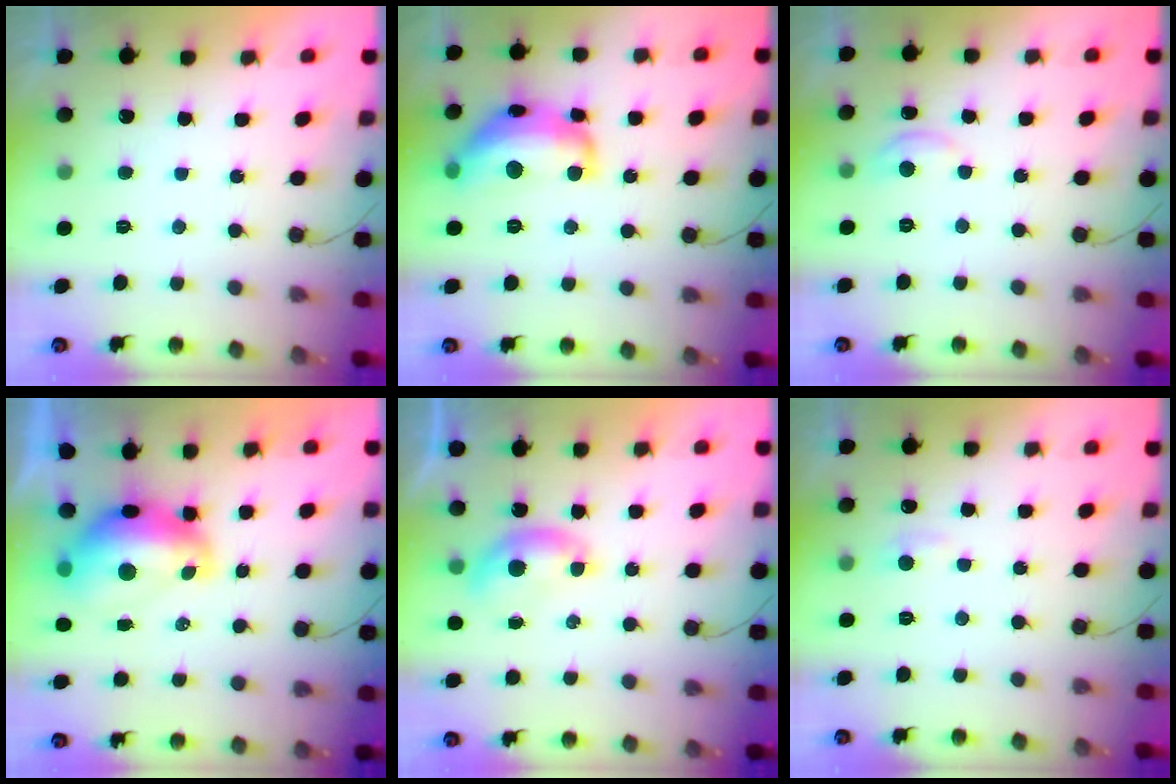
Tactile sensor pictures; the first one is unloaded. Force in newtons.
{"total": 16.7, "press": 16.7, "slide": 0.9}
{"total": 6.3, "press": 6.2, "slide": 0.9}
{"total": 11.5, "press": 11.4, "slide": 1.2}
{"total": 5.6, "press": 5.5, "slide": 1.1}
{"total": 5.4, "press": 5.4, "slide": 0.7}